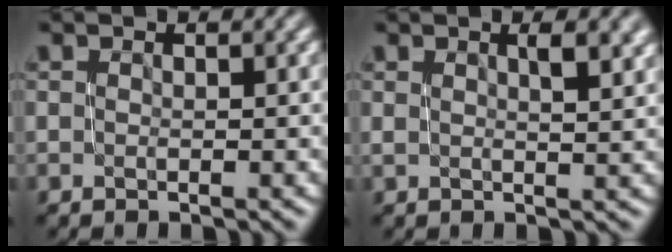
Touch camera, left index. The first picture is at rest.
{"total": 2.9, "force": [1.3, 0.9, 2.5], "torque": [-0.027, 0.002, 0.018]}